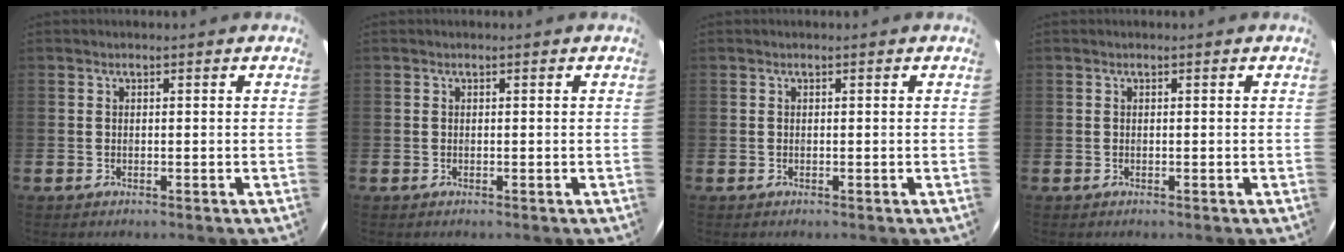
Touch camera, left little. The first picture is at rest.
{"total": 0.0}
{"total": 0.0}
{"total": 0.0}